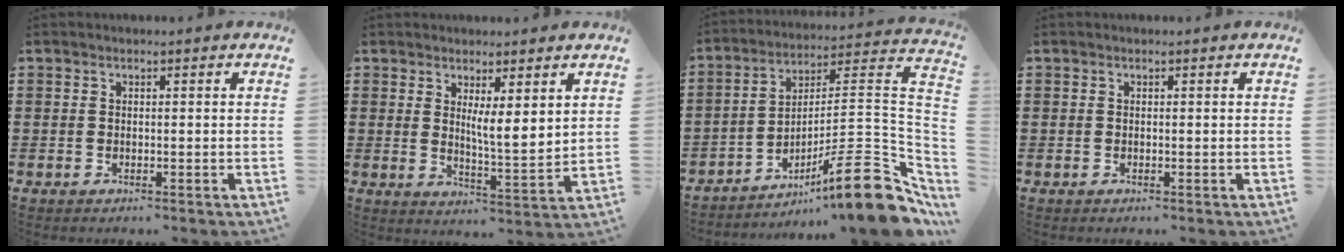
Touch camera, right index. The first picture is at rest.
{"total": 4.8, "force": [2.8, 0.7, 3.8], "torque": [-0.065, -0.018, 0.045]}
{"total": 15.3, "force": [-8.9, 2.4, 12.3], "torque": [-0.168, 0.019, -0.151]}
{"total": 0.0}